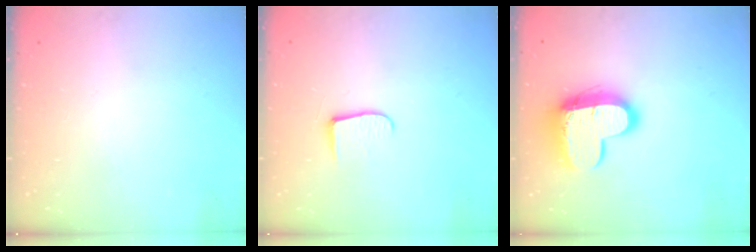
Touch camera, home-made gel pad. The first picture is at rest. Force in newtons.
{"total": 7.4, "press": 7.4, "slide": 0.6}
{"total": 14.4, "press": 14.4, "slide": 1.0}